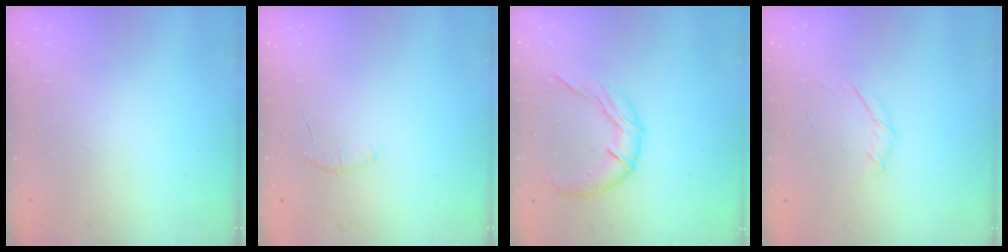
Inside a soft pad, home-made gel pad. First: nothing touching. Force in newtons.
{"total": 6.7, "press": 6.5, "slide": 1.9}
{"total": 11.8, "press": 11.8, "slide": 0.6}
{"total": 3.9, "press": 3.8, "slide": 0.9}